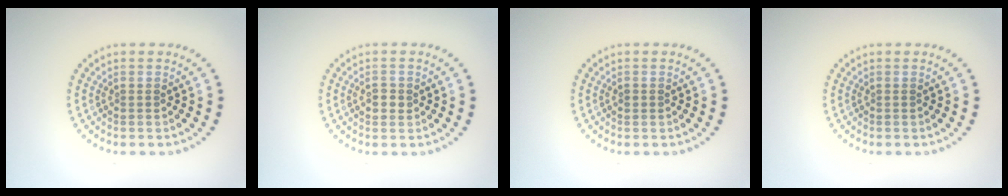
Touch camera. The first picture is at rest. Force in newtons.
{"total": 1.4, "press": 1.4, "slide": 0.1}
{"total": 0.7, "press": 0.7, "slide": 0.0}
{"total": 0.0}